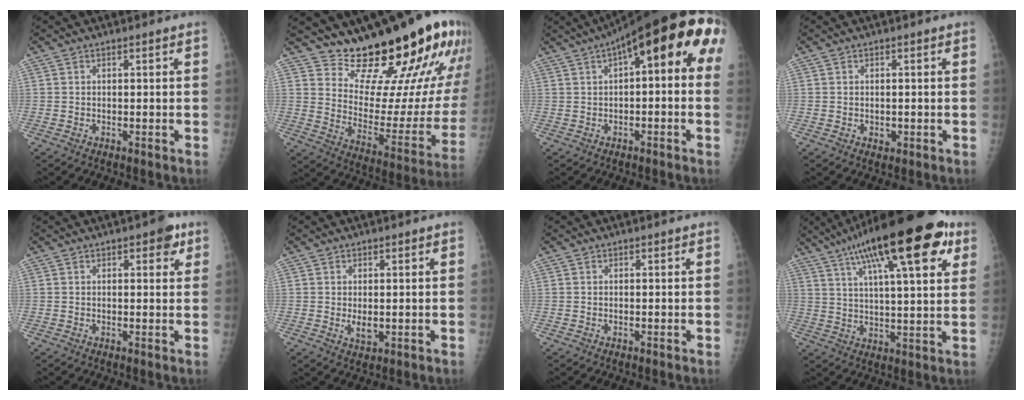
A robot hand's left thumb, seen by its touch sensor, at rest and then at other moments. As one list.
[{"total": 24.9, "force": [20.0, 6.7, 13.3], "torque": [-0.158, -0.156, 0.286]}, {"total": 15.6, "force": [4.2, 5.6, 14.0], "torque": [-0.175, 0.046, 0.043]}, {"total": 1.3, "force": [-0.2, 1.1, 0.7], "torque": [-0.006, 0.000, 0.000]}, {"total": 3.2, "force": [1.7, 1.7, 2.2], "torque": [-0.008, -0.002, 0.014]}, {"total": 1.6, "force": [0.0, 1.0, 1.2], "torque": [-0.017, -0.003, 0.003]}, {"total": 0.0}, {"total": 23.2, "force": [12.1, 6.4, 18.7], "torque": [-0.281, -0.005, 0.183]}]